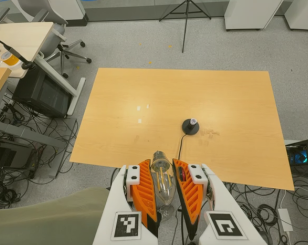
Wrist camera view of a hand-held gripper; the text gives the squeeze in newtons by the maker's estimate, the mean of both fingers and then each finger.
{"total": 18.8, "left": 19.8, "right": 17.8}